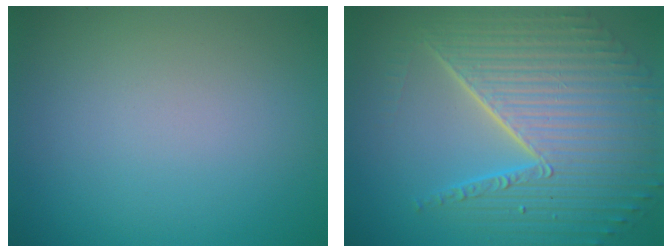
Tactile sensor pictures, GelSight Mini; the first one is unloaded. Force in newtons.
{"total": 10.2, "press": 6.6, "slide": 7.8}